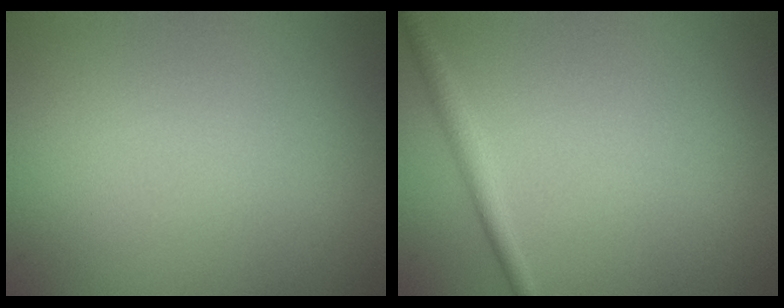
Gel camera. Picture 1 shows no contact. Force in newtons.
{"total": 1.7, "press": 1.7, "slide": 0.0}